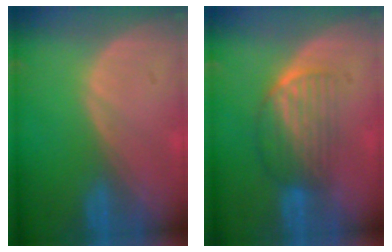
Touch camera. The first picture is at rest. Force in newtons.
{"total": 6.9, "press": 5.8, "slide": 3.7}